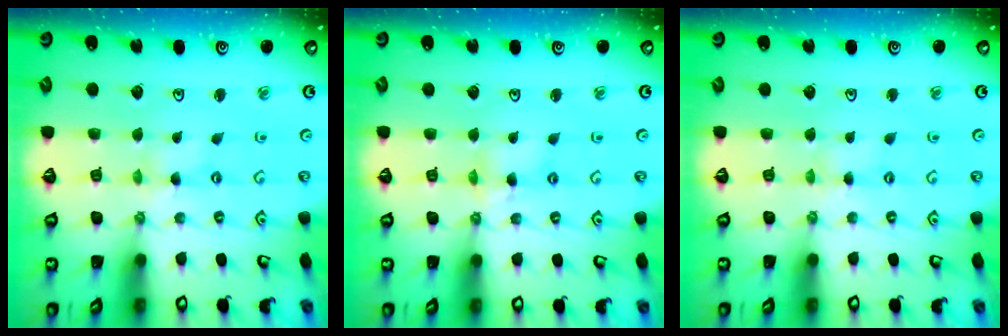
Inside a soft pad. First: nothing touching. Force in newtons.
{"total": 4.2, "press": 4.2, "slide": 0.4}
{"total": 2.0, "press": 2.0, "slide": 0.3}